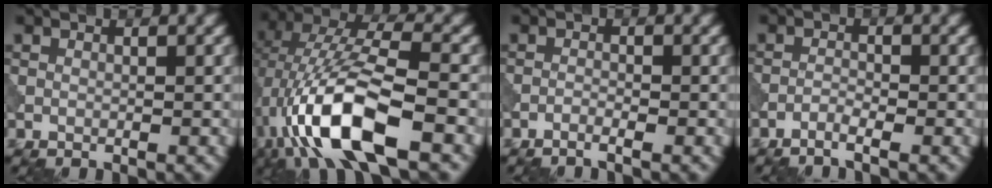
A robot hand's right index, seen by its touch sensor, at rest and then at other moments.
{"total": 12.0, "force": [-4.1, 4.2, 10.4], "torque": [-0.216, 0.011, -0.080]}
{"total": 0.9, "force": [-0.7, 0.0, 0.5], "torque": [-0.009, 0.001, -0.017]}
{"total": 1.3, "force": [-1.0, 0.1, 0.7], "torque": [-0.014, 0.001, -0.026]}